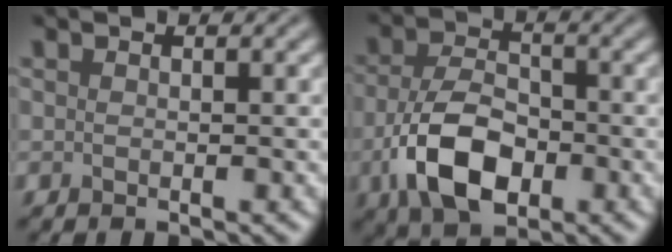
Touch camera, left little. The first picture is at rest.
{"total": 7.5, "force": [-2.8, 4.3, 5.5], "torque": [-0.115, -0.005, -0.058]}